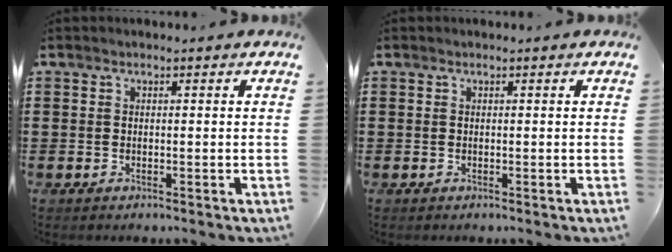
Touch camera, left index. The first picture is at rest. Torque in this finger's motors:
{"motor_torque": [0.00, 0.00, 0.00, 0.00]}